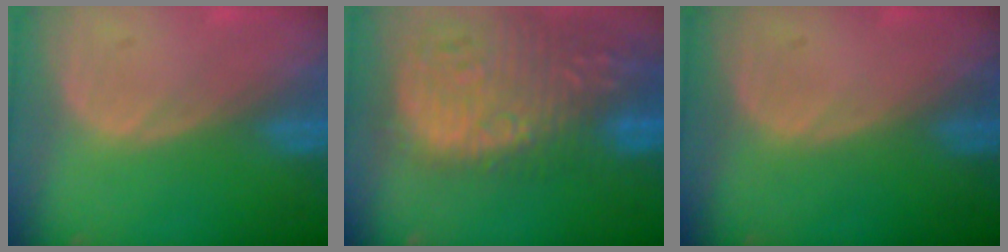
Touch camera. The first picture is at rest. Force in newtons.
{"total": 16.0, "press": 13.2, "slide": 9.1}
{"total": 0.0}